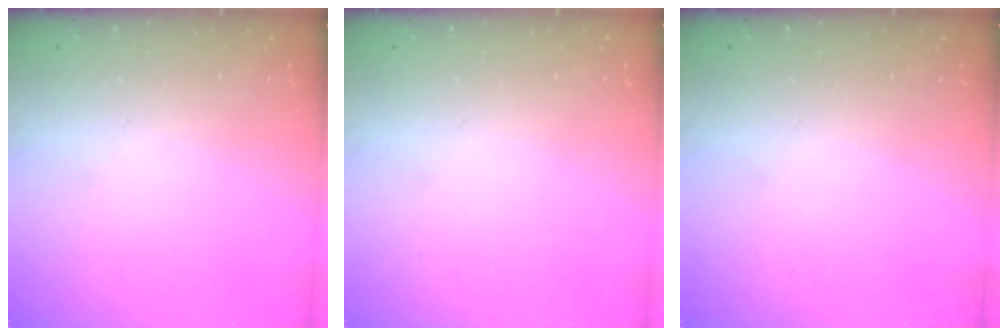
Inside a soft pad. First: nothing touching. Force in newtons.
{"total": 0.0}
{"total": 0.0}